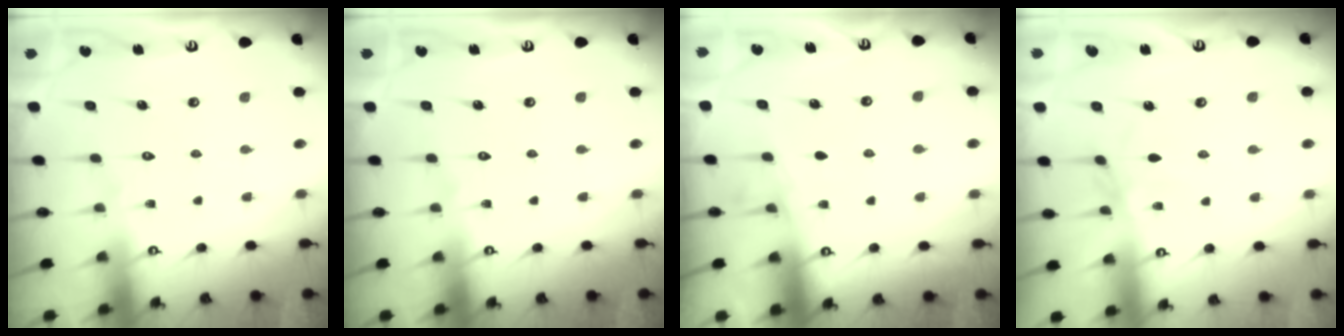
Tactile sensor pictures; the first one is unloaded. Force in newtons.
{"total": 0.0}
{"total": 2.6, "press": 2.5, "slide": 0.4}
{"total": 1.6, "press": 1.6, "slide": 0.3}